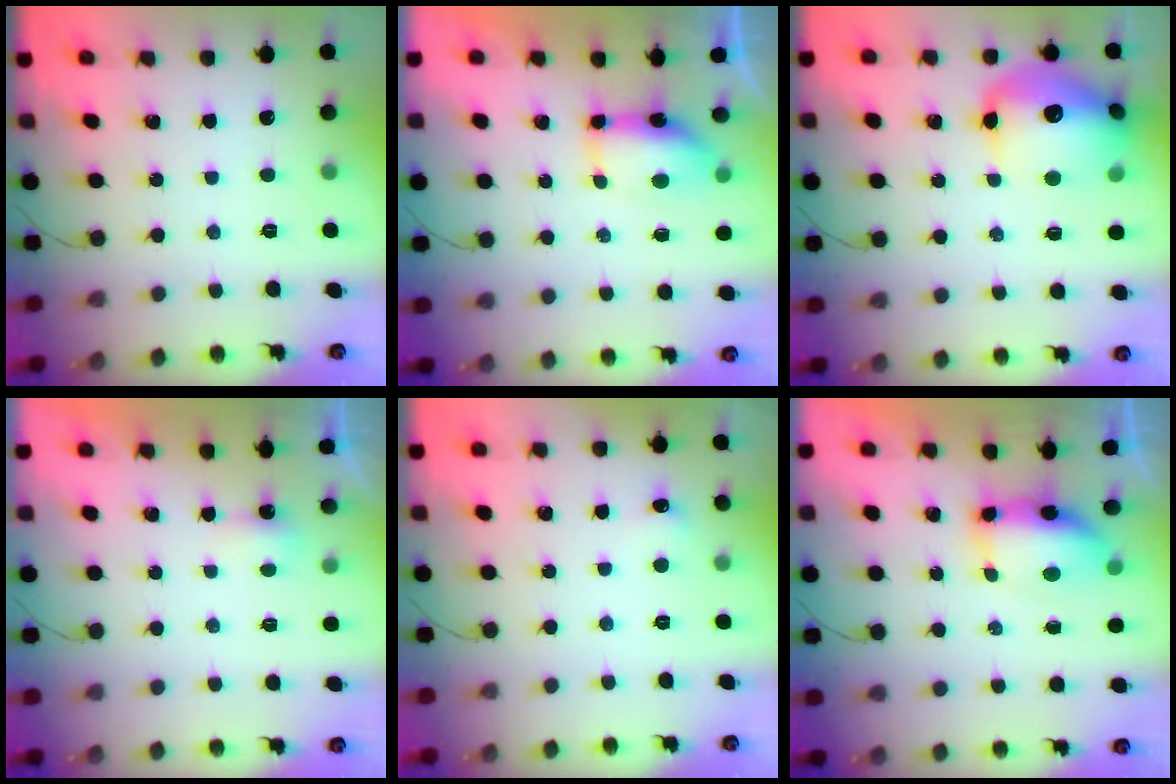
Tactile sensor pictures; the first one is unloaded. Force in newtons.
{"total": 7.4, "press": 7.3, "slide": 1.6}
{"total": 19.2, "press": 18.9, "slide": 3.1}
{"total": 2.3, "press": 2.1, "slide": 0.8}
{"total": 4.1, "press": 4.0, "slide": 1.1}
{"total": 7.5, "press": 7.4, "slide": 1.4}